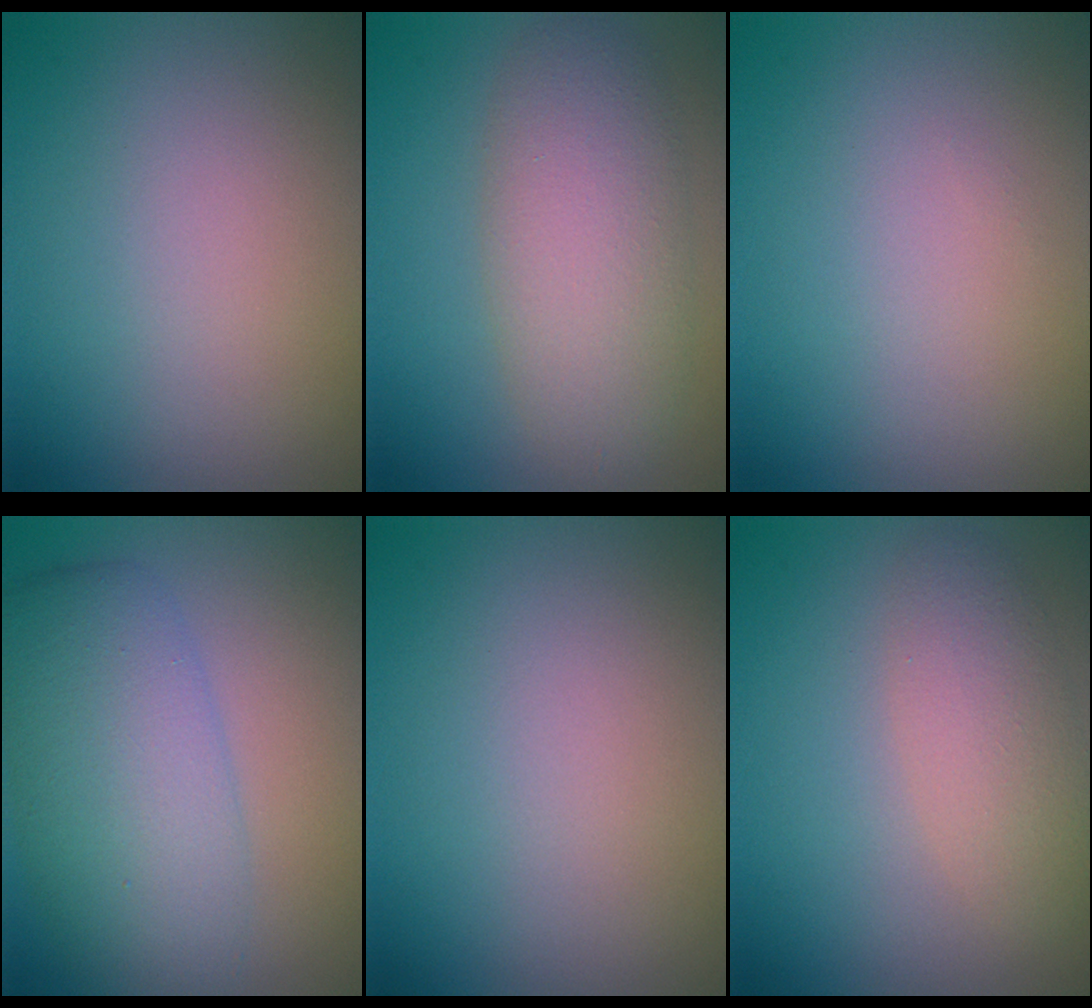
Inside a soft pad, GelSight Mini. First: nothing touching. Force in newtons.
{"total": 5.3, "press": 5.3, "slide": 0.4}
{"total": 0.0}
{"total": 6.6, "press": 6.6, "slide": 0.1}
{"total": 0.0}
{"total": 2.9, "press": 2.9, "slide": 0.2}